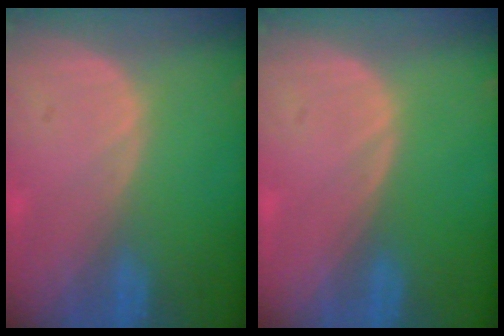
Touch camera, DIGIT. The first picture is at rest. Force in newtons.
{"total": 0.0}